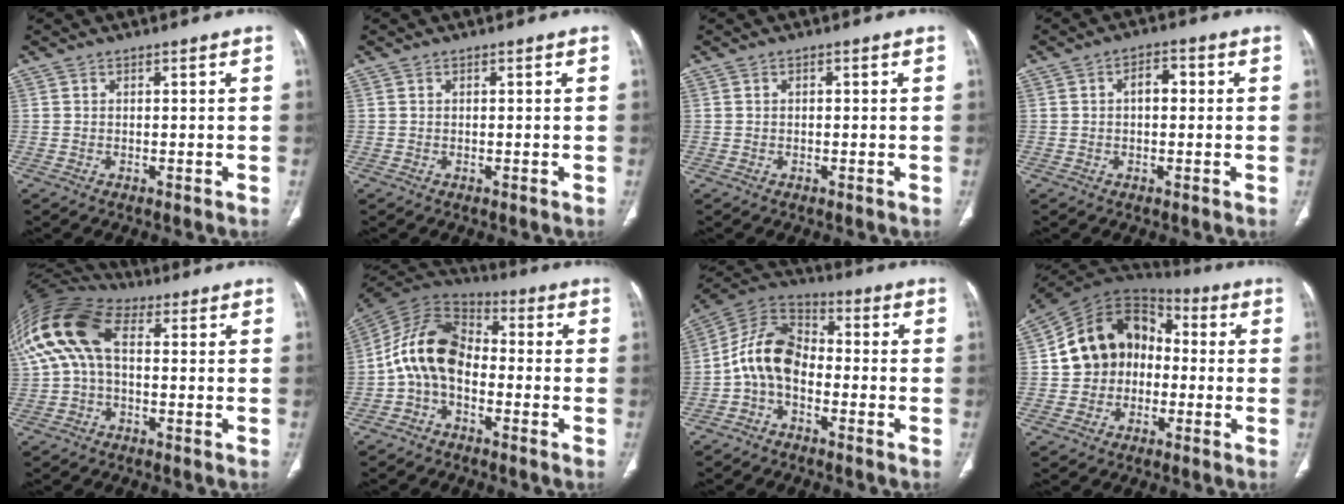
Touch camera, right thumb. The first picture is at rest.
{"total": 0.0}
{"total": 0.6, "force": [0.1, 0.3, 0.5], "torque": [-0.011, 0.004, 0.003]}
{"total": 3.9, "force": [0.4, 2.3, 3.2], "torque": [-0.046, 0.016, 0.002]}
{"total": 15.6, "force": [2.3, 9.5, 12.2], "torque": [-0.267, 0.042, 0.034]}
{"total": 13.0, "force": [-2.4, 8.7, 9.3], "torque": [-0.164, 0.054, -0.061]}
{"total": 10.9, "force": [-2.6, 7.3, 7.7], "torque": [-0.133, 0.048, -0.066]}
{"total": 15.6, "force": [-0.4, 12.6, 9.1], "torque": [-0.121, 0.043, -0.019]}